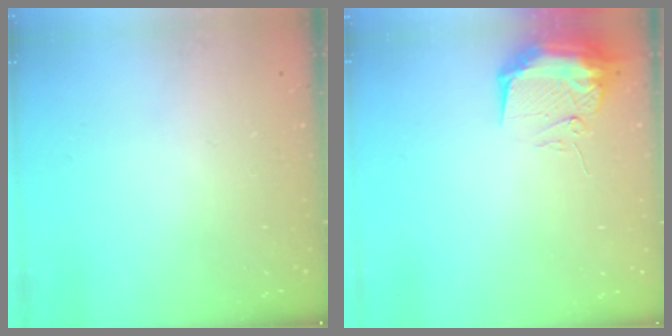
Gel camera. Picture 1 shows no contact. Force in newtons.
{"total": 9.8, "press": 9.7, "slide": 1.2}